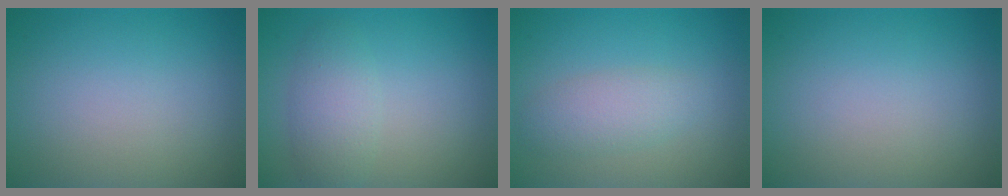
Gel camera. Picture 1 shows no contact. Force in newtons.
{"total": 2.7, "press": 2.7, "slide": 0.1}
{"total": 2.6, "press": 2.6, "slide": 0.1}
{"total": 0.0}